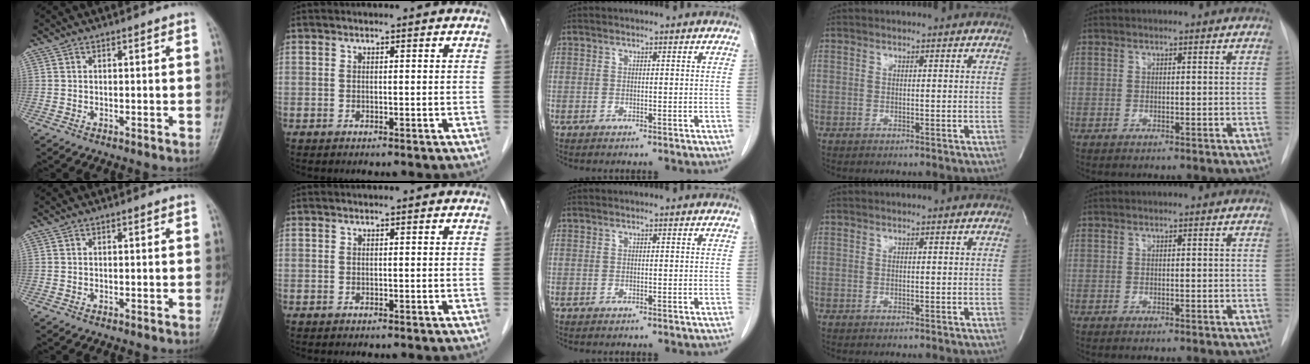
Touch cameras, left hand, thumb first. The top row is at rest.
{}